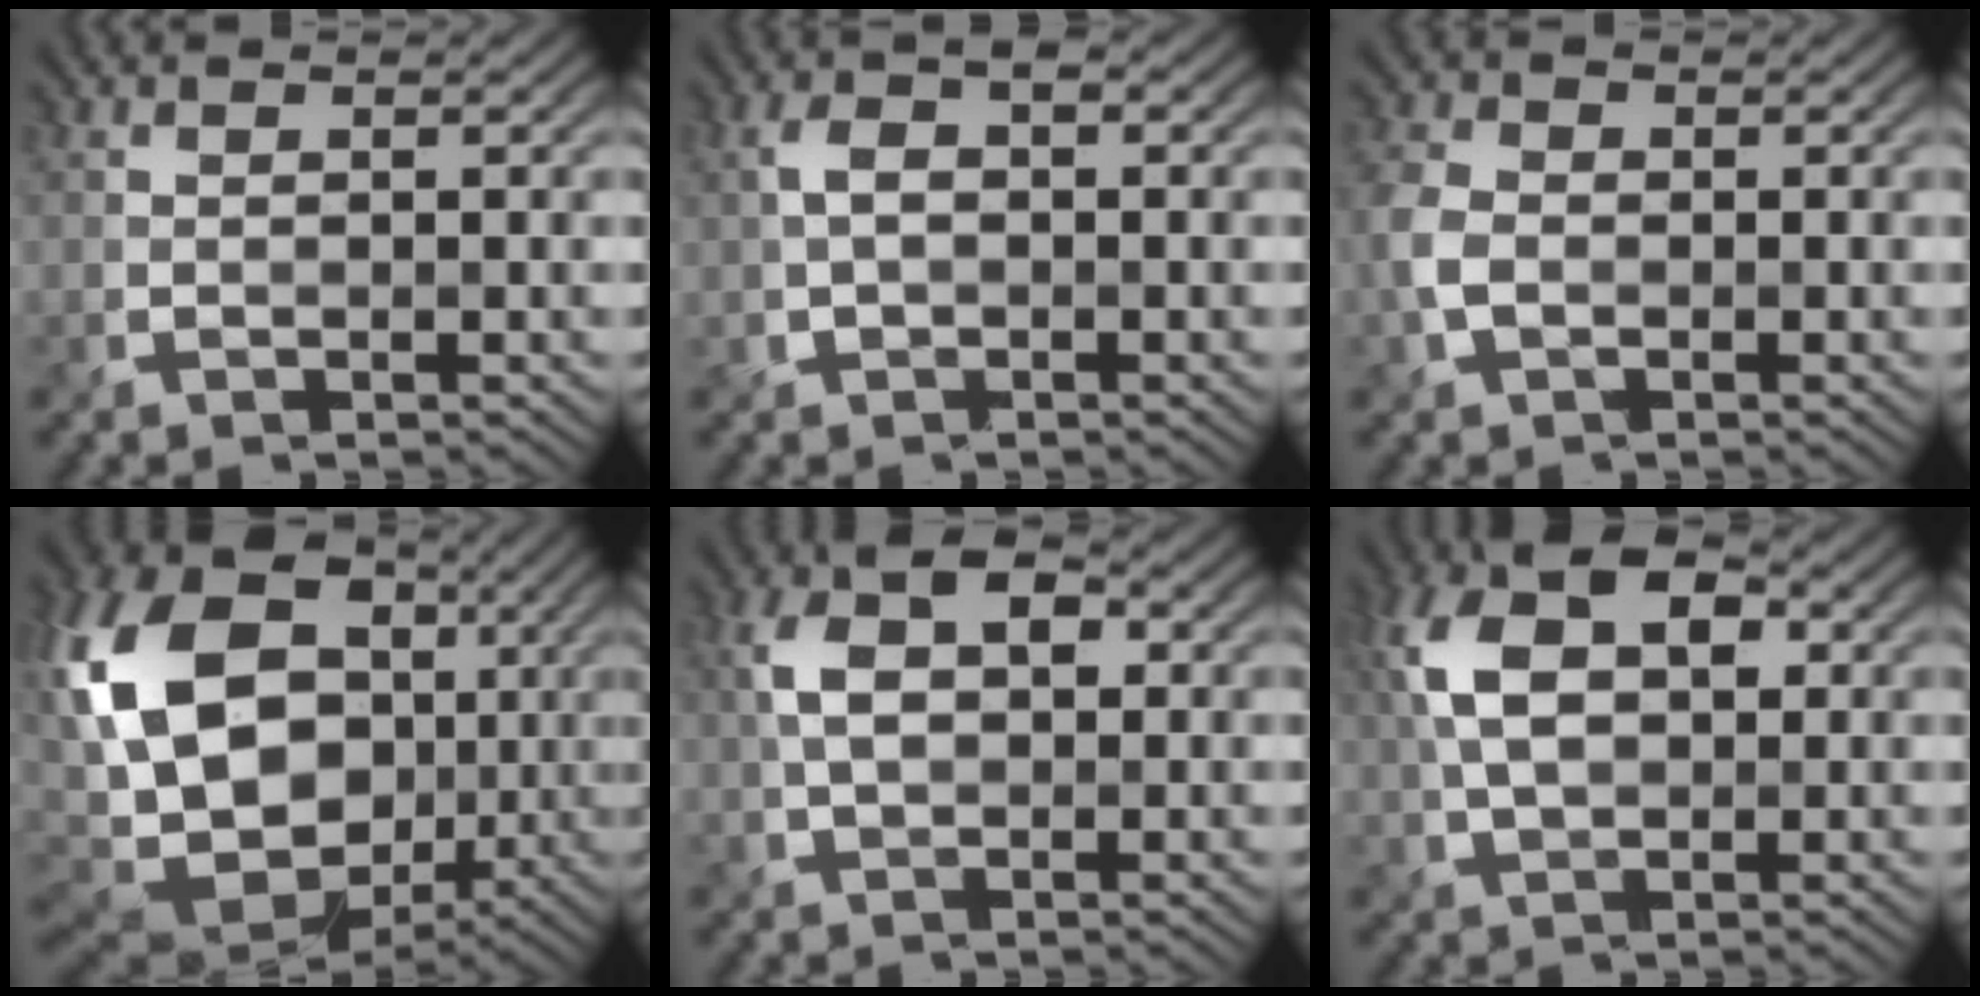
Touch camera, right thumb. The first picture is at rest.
{"total": 3.4, "force": [0.4, 1.9, 2.8], "torque": [-0.059, 0.007, 0.002]}
{"total": 3.9, "force": [-1.1, 2.8, 2.5], "torque": [-0.073, -0.003, -0.031]}
{"total": 20.7, "force": [0.9, 15.2, 14.0], "torque": [-0.328, 0.007, 0.037]}
{"total": 6.5, "force": [1.1, 3.9, 5.1], "torque": [-0.100, 0.010, 0.010]}
{"total": 10.0, "force": [2.1, 5.9, 7.8], "torque": [-0.174, 0.016, 0.026]}